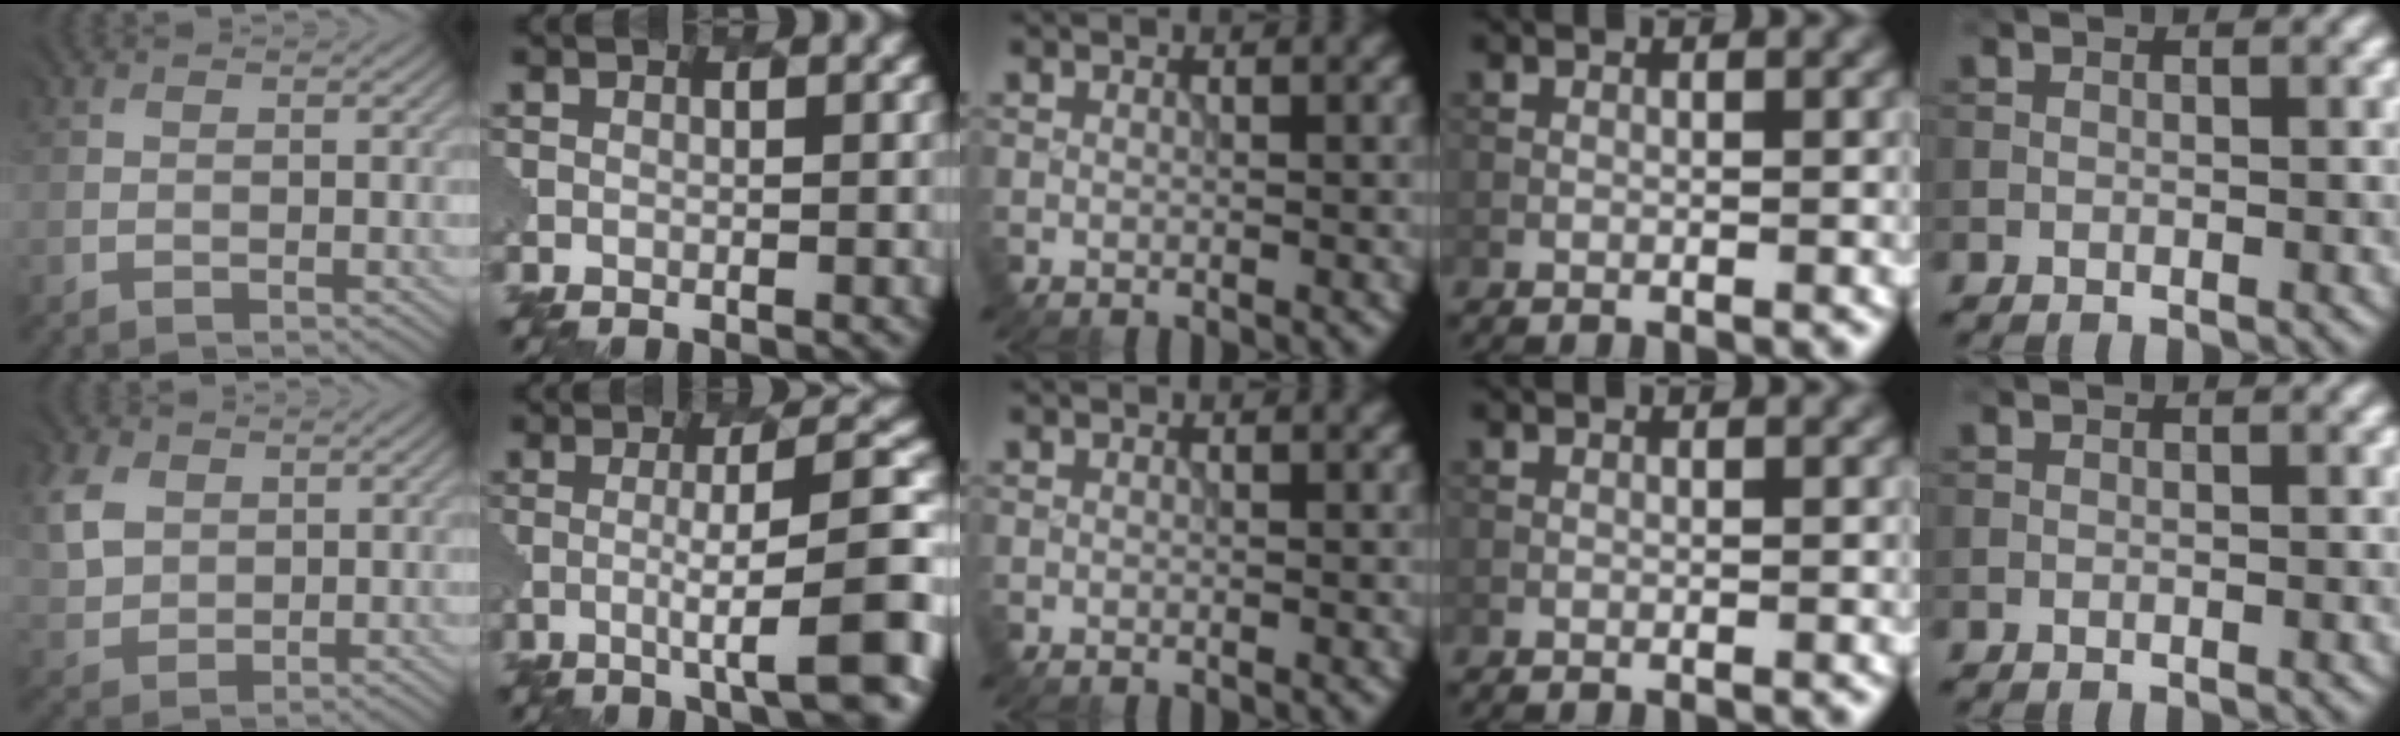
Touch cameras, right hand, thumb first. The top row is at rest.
{"thumb": {"total": 5.0, "force": [1.8, 4.2, 2.2], "torque": [-0.081, 0.005, 0.035]}, "index": {"total": 8.5, "force": [-2.2, 1.2, 8.1], "torque": [-0.107, 0.015, -0.045]}}